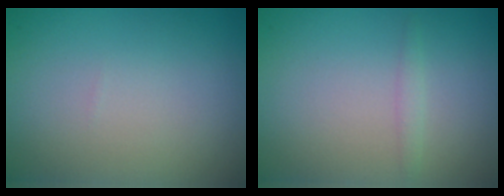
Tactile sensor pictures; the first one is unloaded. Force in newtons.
{"total": 0.8, "press": 0.8, "slide": 0.1}